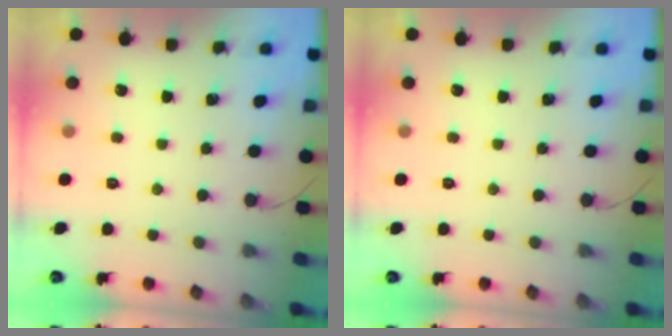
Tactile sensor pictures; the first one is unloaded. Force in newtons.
{"total": 0.0}